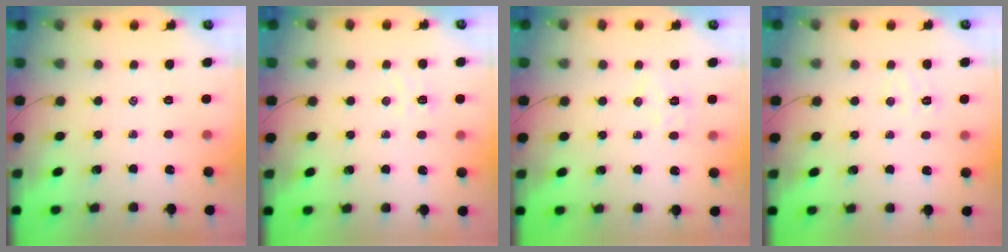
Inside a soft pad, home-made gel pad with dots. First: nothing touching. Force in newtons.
{"total": 3.6, "press": 3.4, "slide": 1.1}
{"total": 5.9, "press": 5.8, "slide": 1.2}
{"total": 5.0, "press": 4.9, "slide": 1.2}